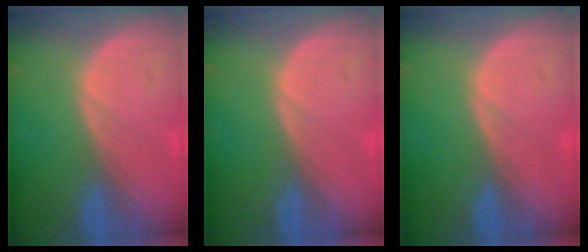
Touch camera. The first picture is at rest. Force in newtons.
{"total": 0.0}
{"total": 0.0}